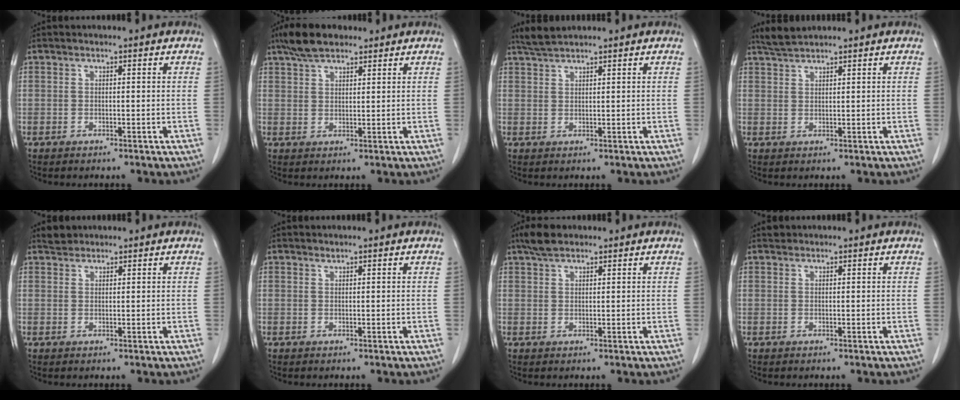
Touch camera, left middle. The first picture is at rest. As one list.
[{"total": 6.0, "force": [4.7, 2.2, 3.1], "torque": [-0.067, 0.017, 0.088]}, {"total": 2.8, "force": [2.6, -0.2, 0.9], "torque": [-0.025, 0.010, 0.055]}, {"total": 2.7, "force": [2.6, -0.2, 0.6], "torque": [-0.020, 0.009, 0.055]}, {"total": 1.6, "force": [1.5, 0.5, 0.0], "torque": [-0.004, 0.006, 0.026]}, {"total": 0.0}, {"total": 3.6, "force": [2.8, 1.3, 1.8], "torque": [-0.043, 0.010, 0.053]}, {"total": 0.5, "force": [0.5, 0.1, -0.1], "torque": [-0.006, 0.003, 0.009]}]